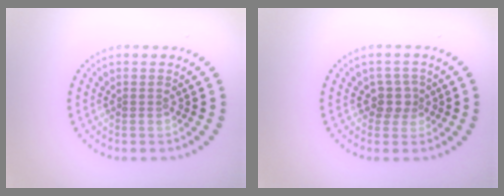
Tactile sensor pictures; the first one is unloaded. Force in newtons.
{"total": 1.9, "press": 1.6, "slide": 1.1}